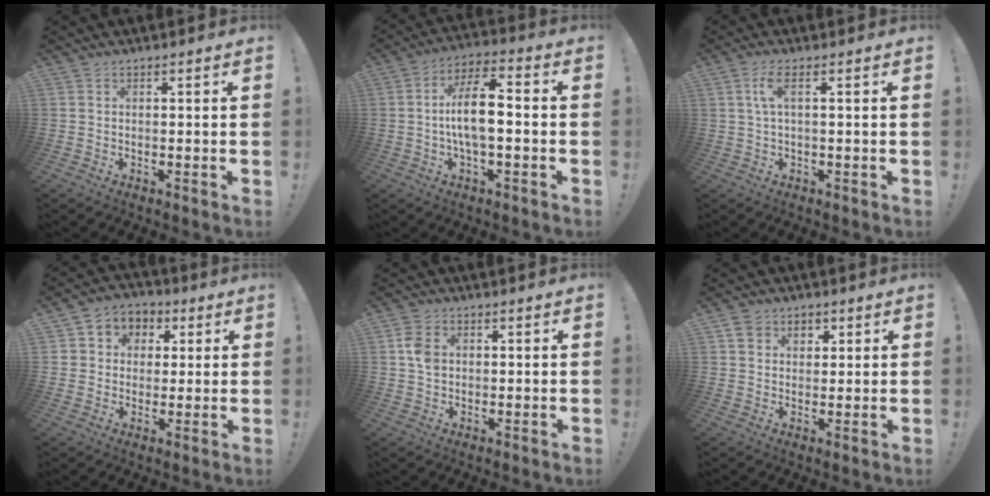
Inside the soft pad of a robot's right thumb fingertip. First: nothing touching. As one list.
[{"total": 11.4, "force": [-1.0, 4.3, 10.5], "torque": [-0.183, 0.006, -0.023]}, {"total": 4.7, "force": [1.1, 1.1, 4.4], "torque": [-0.083, 0.004, 0.020]}, {"total": 6.7, "force": [0.7, 6.4, 1.7], "torque": [-0.029, 0.001, 0.020]}, {"total": 5.5, "force": [0.7, 4.1, 3.5], "torque": [-0.064, 0.006, 0.015]}, {"total": 5.2, "force": [2.8, 4.3, 1.3], "torque": [-0.011, -0.010, 0.051]}]